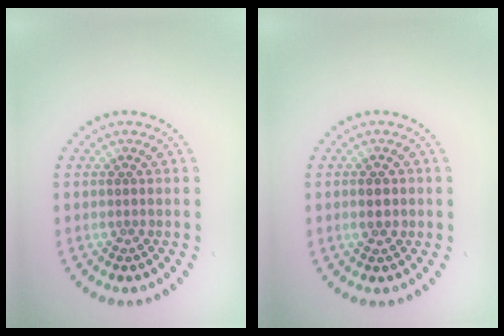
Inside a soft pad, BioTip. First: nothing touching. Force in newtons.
{"total": 2.0, "press": 2.0, "slide": 0.1}